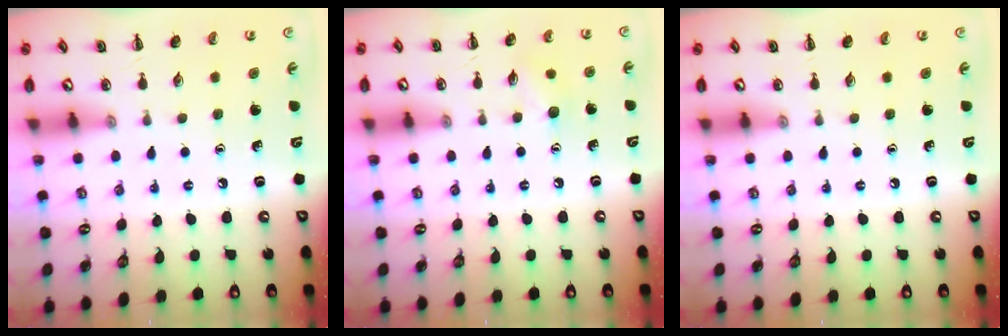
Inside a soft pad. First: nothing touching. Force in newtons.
{"total": 6.6, "press": 6.5, "slide": 1.2}
{"total": 0.0}